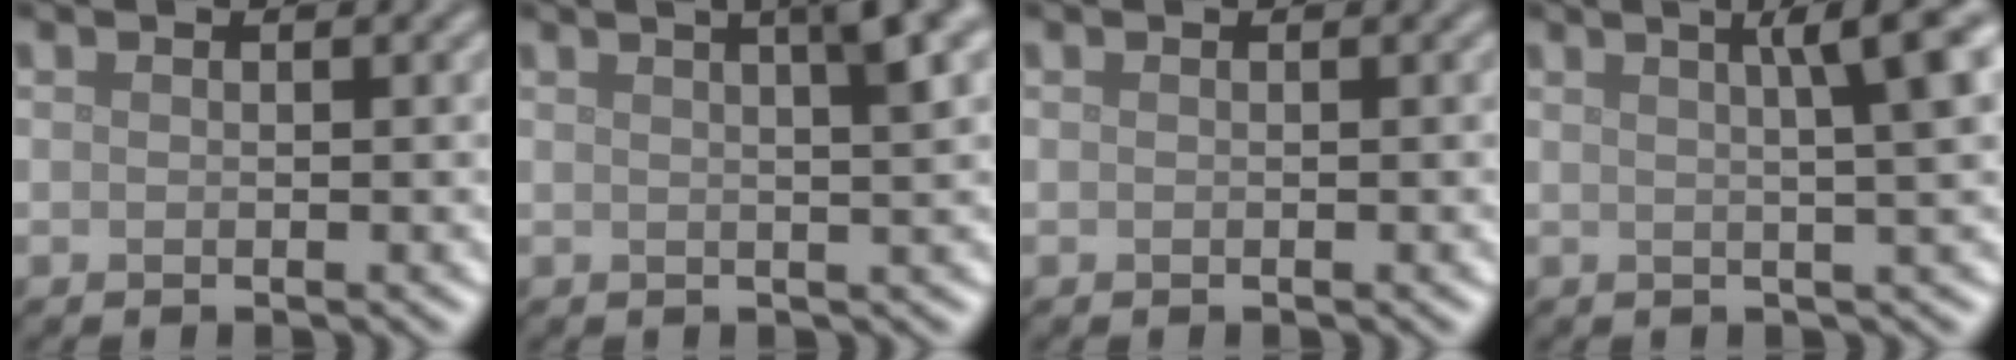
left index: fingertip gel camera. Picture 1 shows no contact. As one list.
[{"total": 5.8, "force": [2.7, 1.6, 4.9], "torque": [-0.039, 0.027, 0.015]}, {"total": 0.0}, {"total": 7.7, "force": [2.8, 2.0, 6.9], "torque": [-0.050, 0.035, 0.018]}]